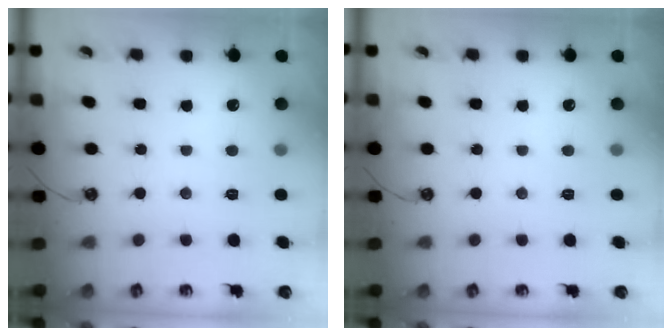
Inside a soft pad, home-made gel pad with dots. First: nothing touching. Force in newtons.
{"total": 0.0}